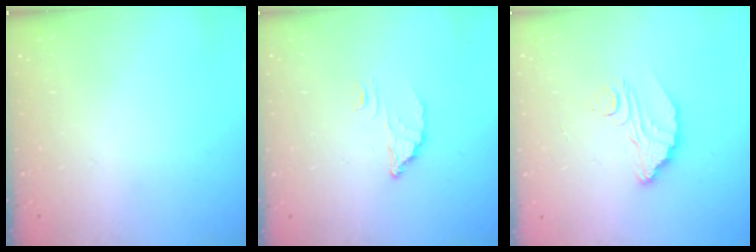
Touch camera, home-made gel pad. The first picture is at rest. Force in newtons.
{"total": 2.8, "press": 2.8, "slide": 0.2}
{"total": 9.6, "press": 9.6, "slide": 0.7}